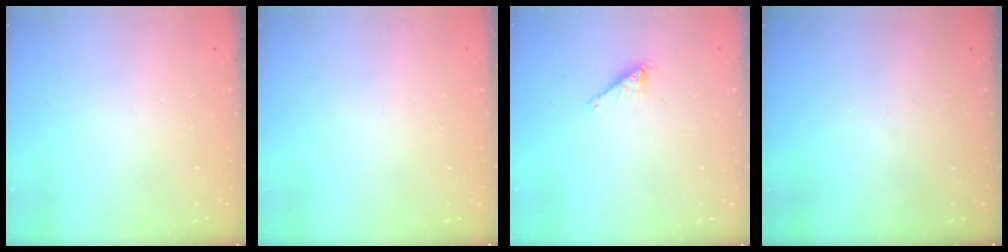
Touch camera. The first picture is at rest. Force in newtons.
{"total": 0.0}
{"total": 1.8, "press": 1.8, "slide": 0.0}
{"total": 0.0}